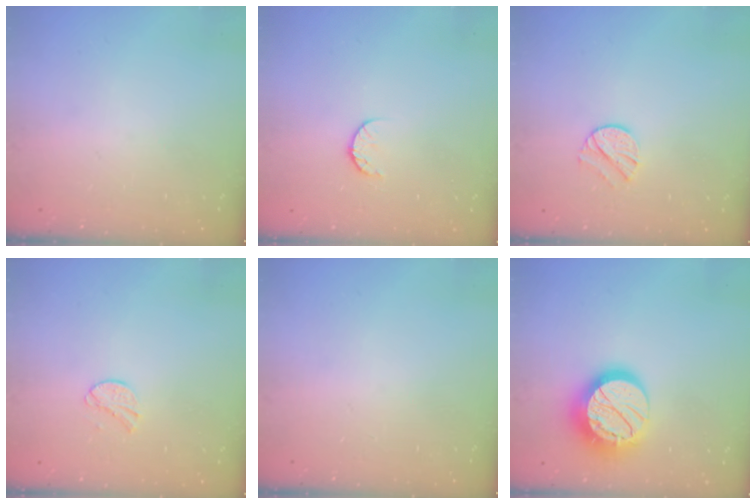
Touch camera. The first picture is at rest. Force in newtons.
{"total": 6.6, "press": 6.6, "slide": 0.7}
{"total": 8.2, "press": 8.1, "slide": 0.7}
{"total": 6.1, "press": 6.1, "slide": 0.6}
{"total": 0.0}
{"total": 16.9, "press": 16.9, "slide": 0.9}